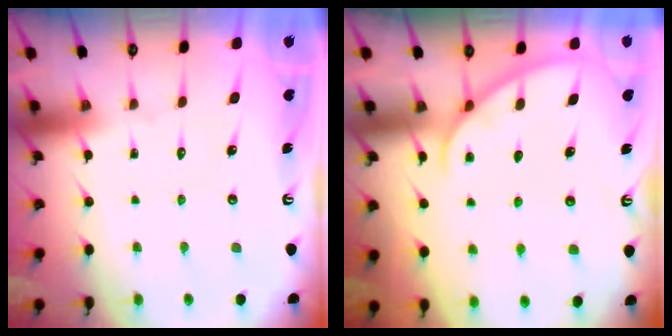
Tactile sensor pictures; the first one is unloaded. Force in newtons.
{"total": 1.8, "press": 1.8, "slide": 0.2}